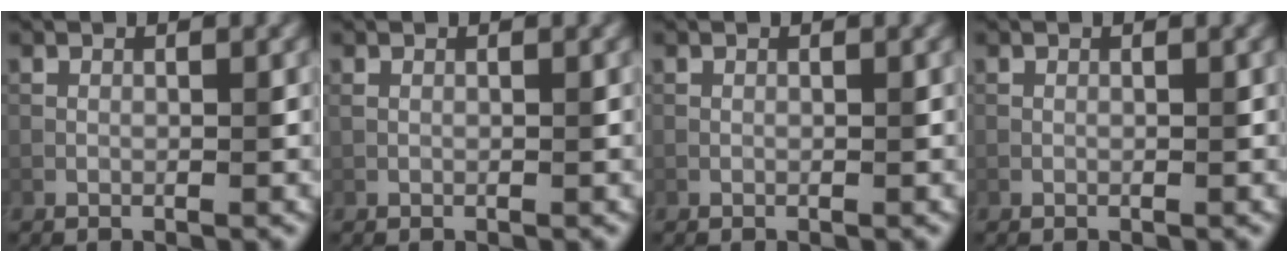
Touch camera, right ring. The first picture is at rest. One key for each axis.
{"total": 0.5, "fx": 0.2, "fy": 0.2, "fz": 0.5, "tx": -0.009, "ty": 0.000, "tz": 0.004}
{"total": 0.0}
{"total": 0.0}